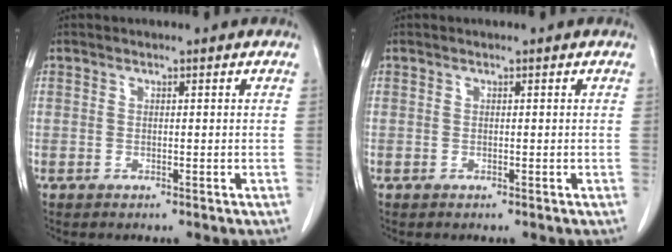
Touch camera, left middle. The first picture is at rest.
{"total": 0.0}